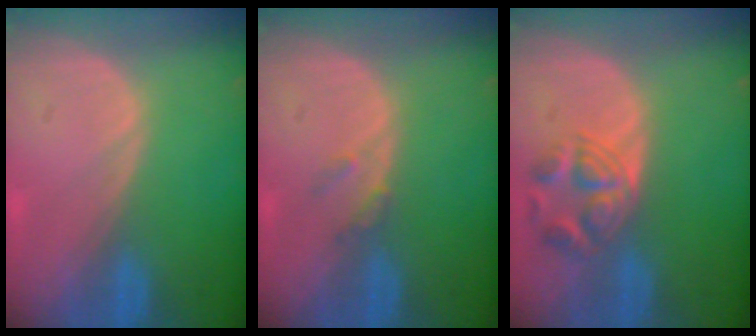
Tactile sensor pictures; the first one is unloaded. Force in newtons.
{"total": 1.6, "press": 1.6, "slide": 0.2}
{"total": 5.4, "press": 5.3, "slide": 1.0}